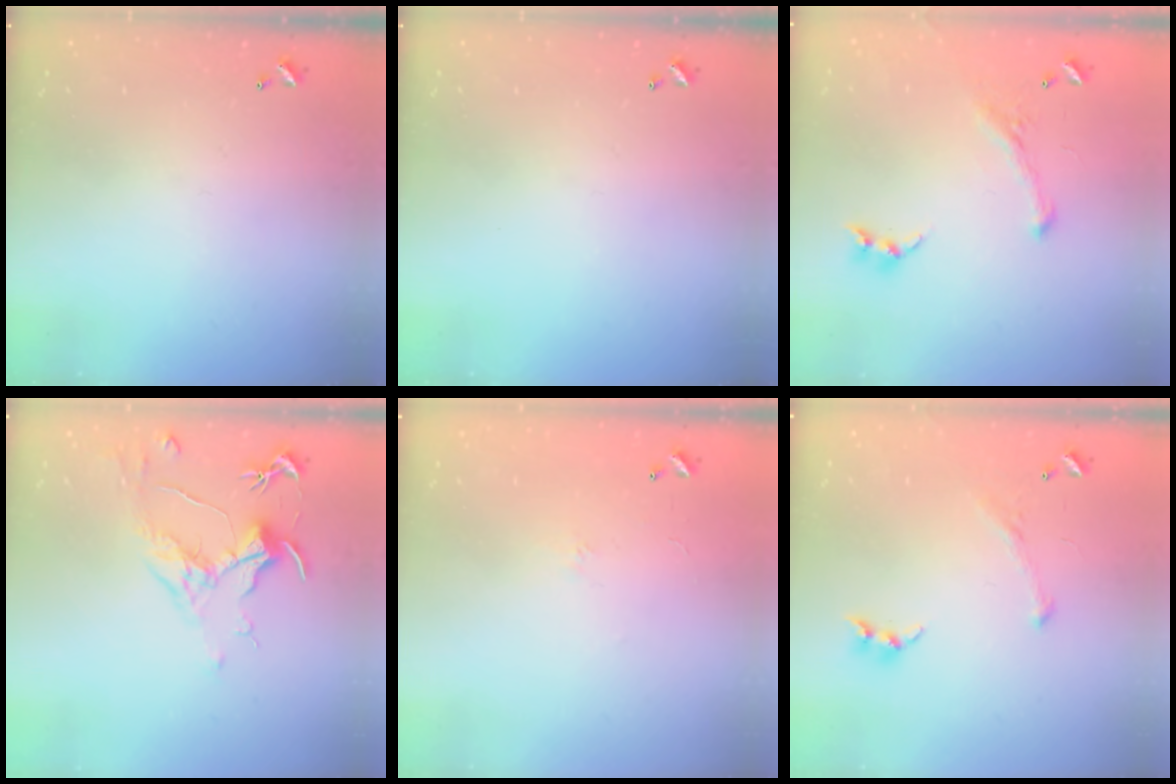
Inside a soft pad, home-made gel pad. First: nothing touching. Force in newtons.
{"total": 0.0}
{"total": 1.1, "press": 0.0, "slide": 1.1}
{"total": 1.6, "press": 1.4, "slide": 0.8}
{"total": 5.0, "press": 4.9, "slide": 0.9}
{"total": 2.8, "press": 2.7, "slide": 0.9}